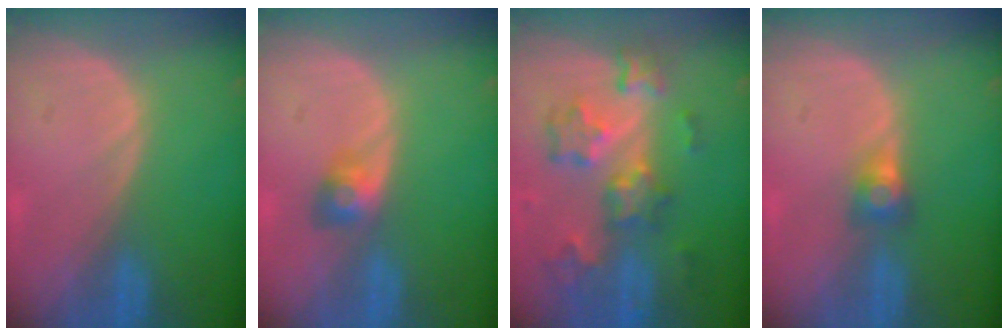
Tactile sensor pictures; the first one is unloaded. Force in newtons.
{"total": 3.0, "press": 2.7, "slide": 1.4}
{"total": 9.2, "press": 8.1, "slide": 4.4}
{"total": 2.7, "press": 2.5, "slide": 1.0}